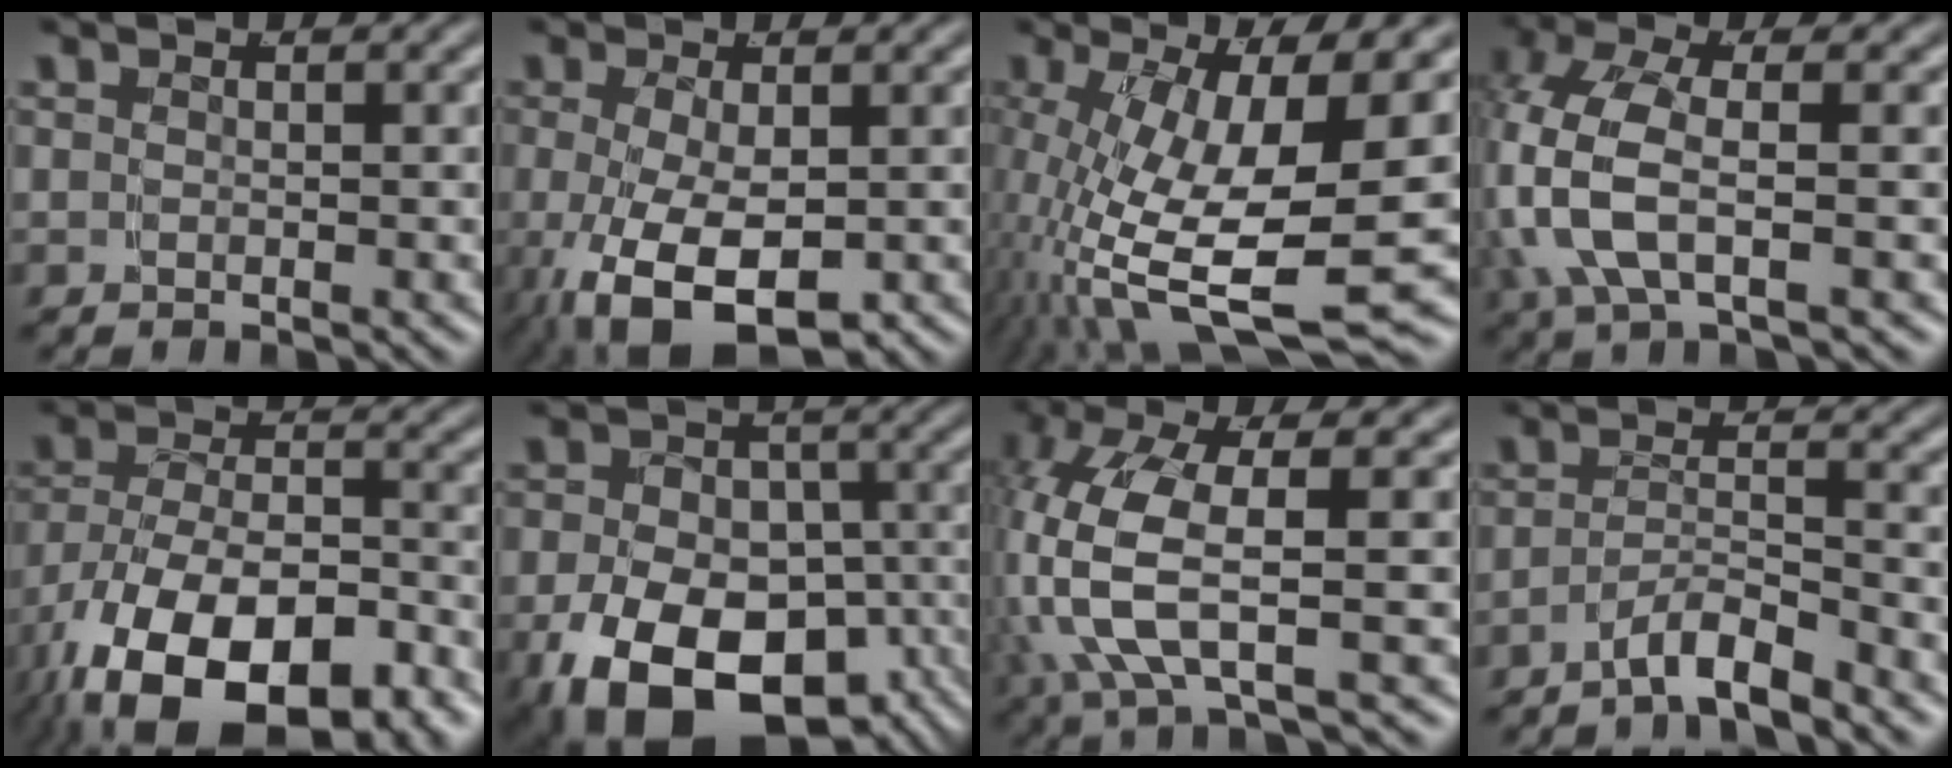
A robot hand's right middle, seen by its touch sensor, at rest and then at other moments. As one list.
[{"total": 9.1, "force": [-3.5, 5.0, 6.8], "torque": [-0.141, -0.041, -0.031]}, {"total": 13.4, "force": [-2.8, 6.7, 11.2], "torque": [-0.209, -0.046, -0.023]}, {"total": 5.6, "force": [0.1, 3.1, 4.7], "torque": [-0.126, -0.009, 0.005]}, {"total": 13.8, "force": [-5.6, 8.4, 9.4], "torque": [-0.173, -0.060, -0.058]}, {"total": 13.3, "force": [-5.6, 8.7, 8.3], "torque": [-0.138, -0.067, -0.059]}, {"total": 7.6, "force": [0.0, 3.5, 6.7], "torque": [-0.161, -0.022, 0.015]}, {"total": 3.8, "force": [-3.3, 1.0, 1.7], "torque": [-0.016, 0.003, -0.061]}]